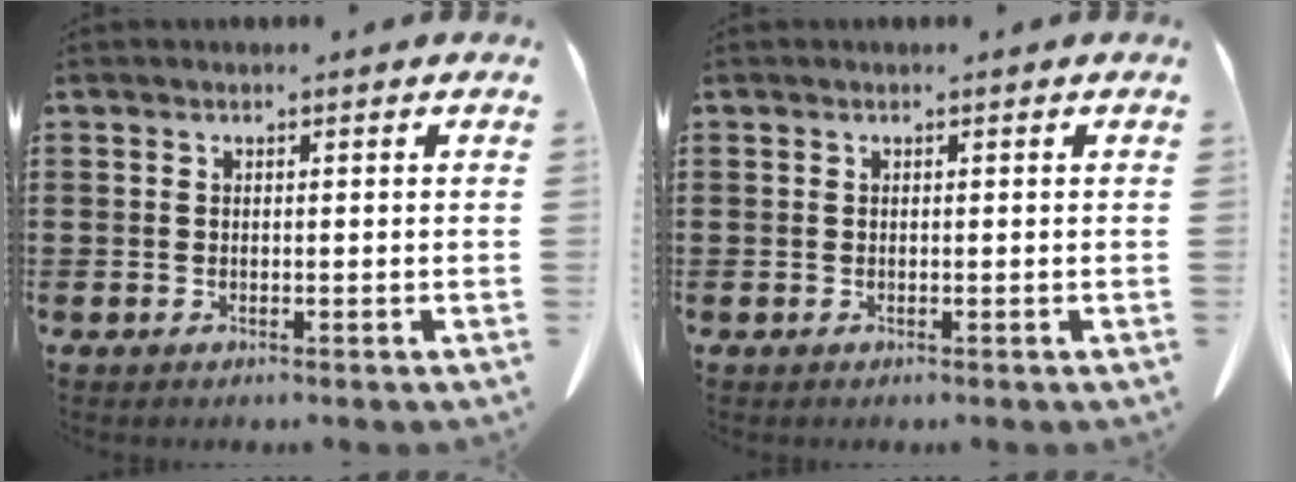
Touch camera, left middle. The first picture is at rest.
{"total": 0.0}